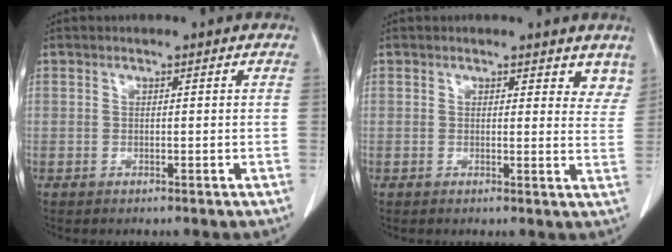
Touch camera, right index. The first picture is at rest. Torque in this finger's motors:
{"motor_torque": [-0.16, 0.09, 0.03, -0.01]}